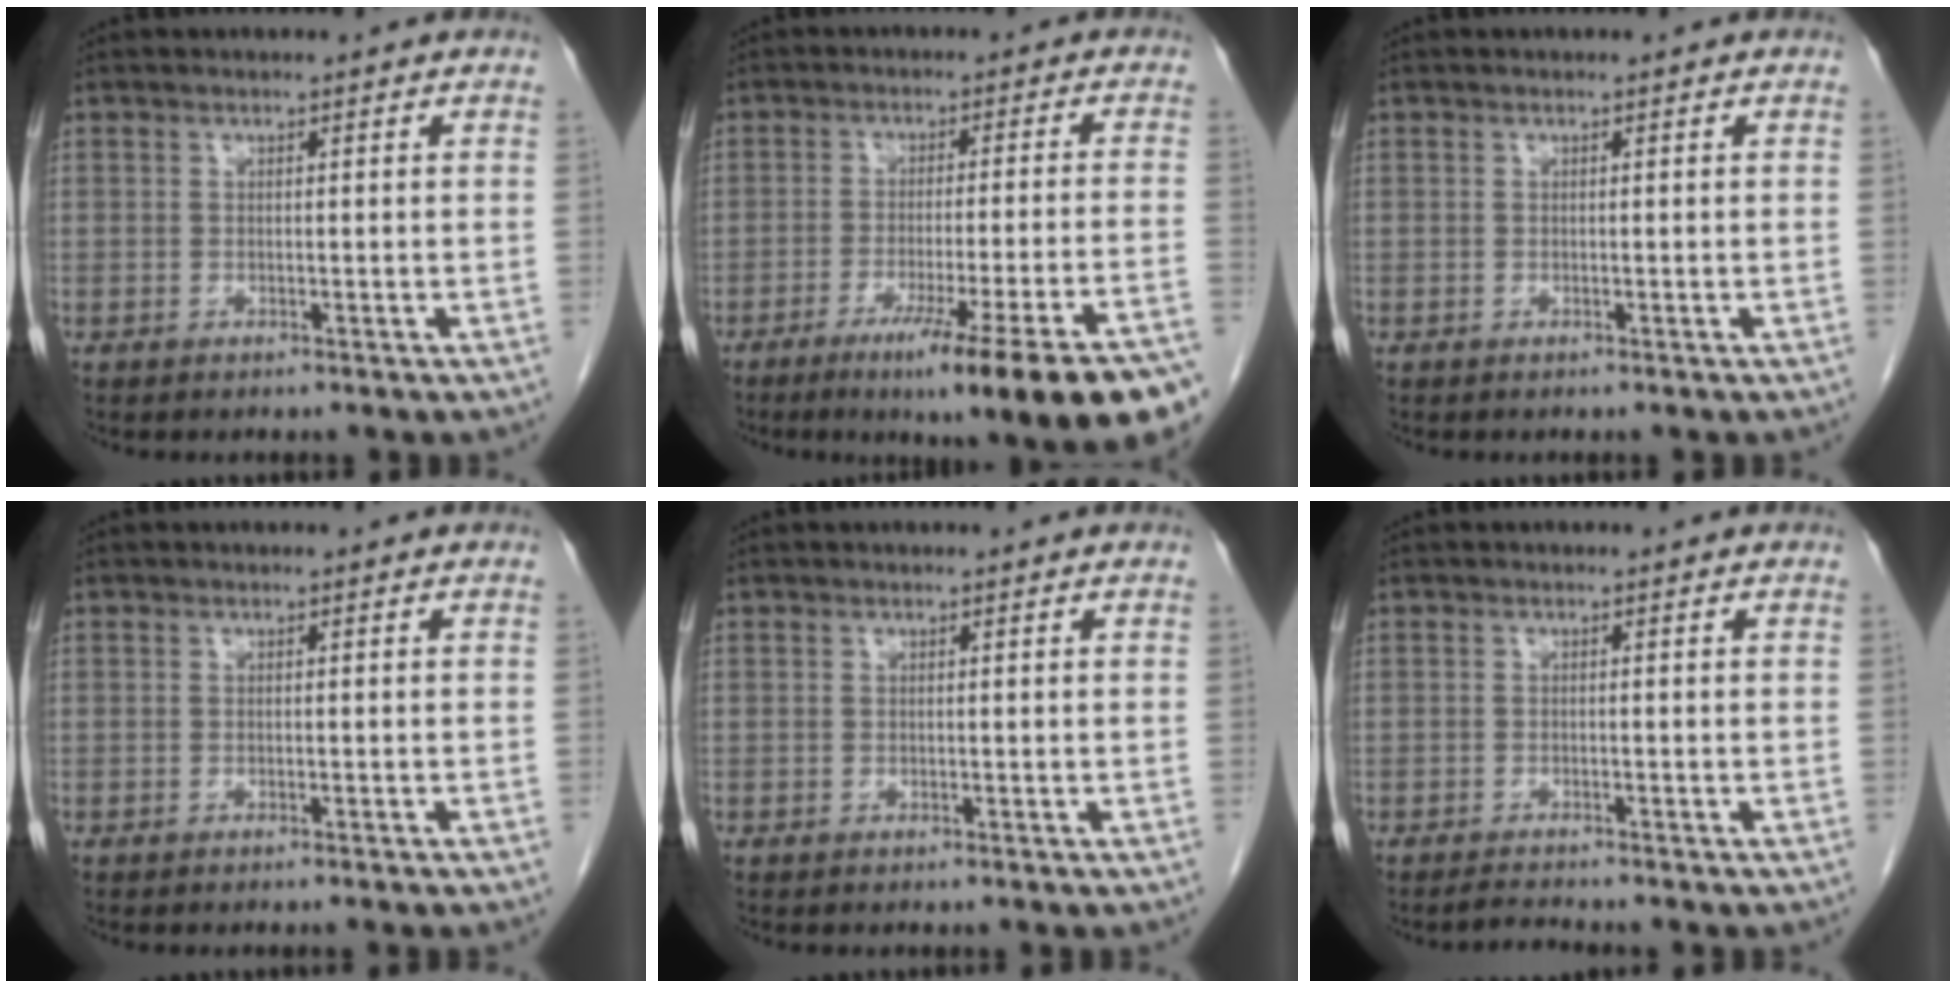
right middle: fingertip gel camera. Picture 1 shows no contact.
{"total": 20.1, "force": [-14.2, -0.1, 14.3], "torque": [-0.122, -0.021, -0.201]}
{"total": 0.0}
{"total": 1.5, "force": [-1.2, -0.2, 0.8], "torque": [-0.013, 0.003, -0.012]}
{"total": 0.0}
{"total": 1.5, "force": [-1.4, -0.3, 0.2], "torque": [-0.009, -0.009, -0.024]}